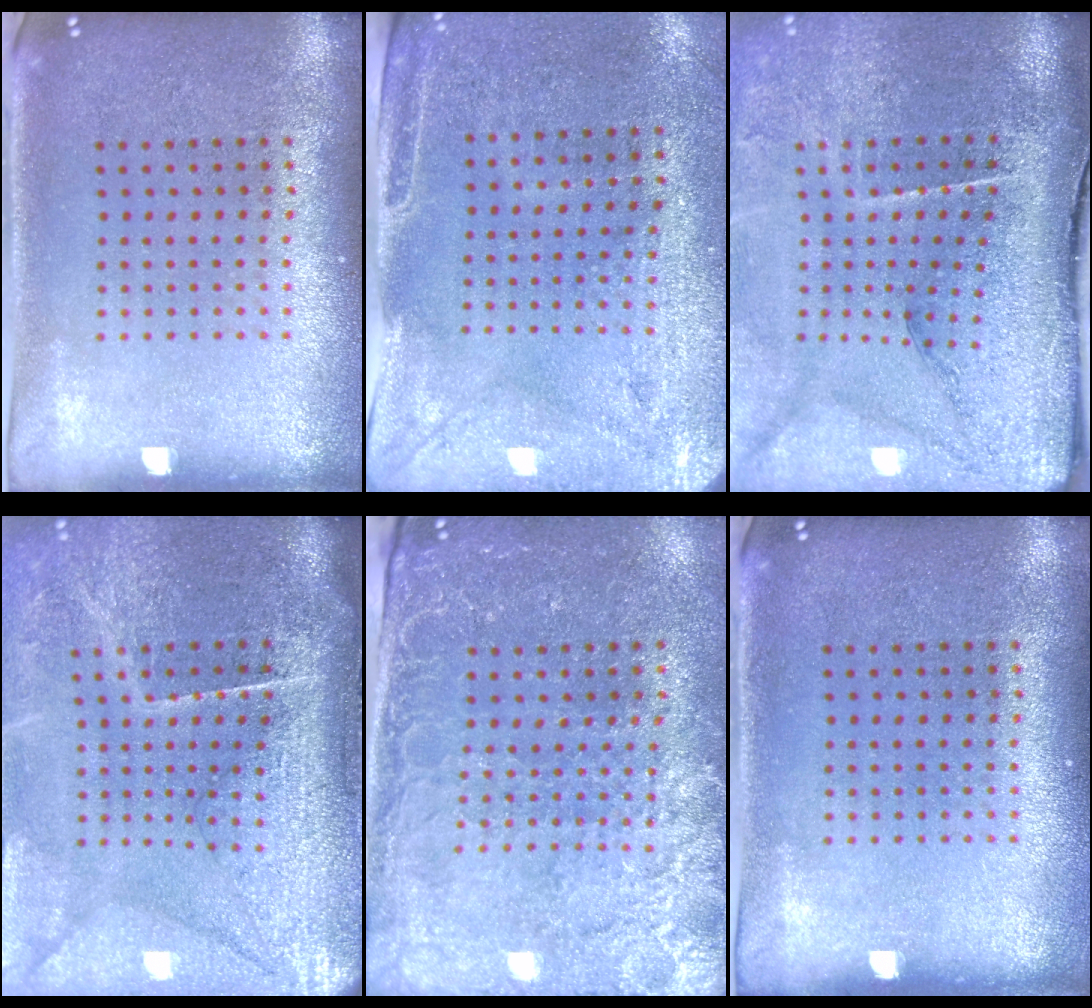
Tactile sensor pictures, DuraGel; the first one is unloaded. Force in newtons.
{"total": 2.9, "press": 2.5, "slide": 1.6}
{"total": 4.7, "press": 3.7, "slide": 2.9}
{"total": 4.8, "press": 4.0, "slide": 2.7}
{"total": 3.1, "press": 2.9, "slide": 1.0}
{"total": 0.0}